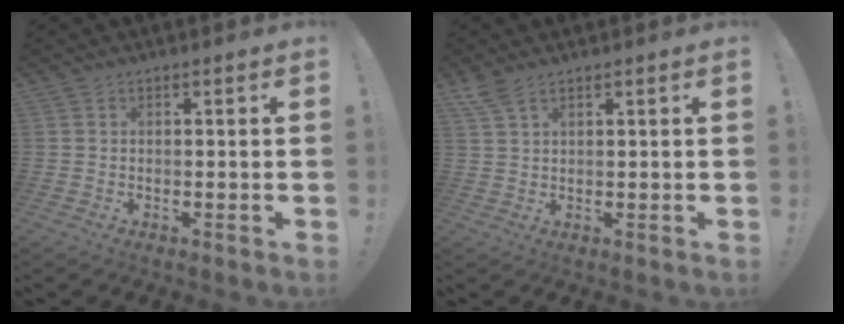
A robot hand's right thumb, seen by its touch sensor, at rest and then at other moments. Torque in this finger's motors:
{"motor_torque": [0.12, 0.11, 0.30, 0.05, 0.11]}